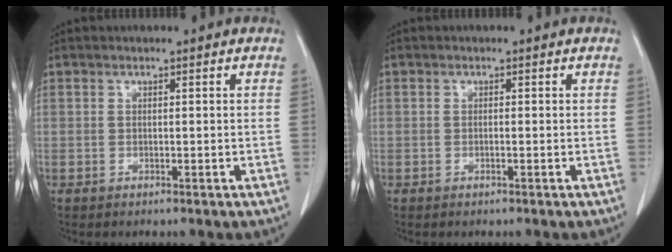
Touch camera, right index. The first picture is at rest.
{"total": 0.0}